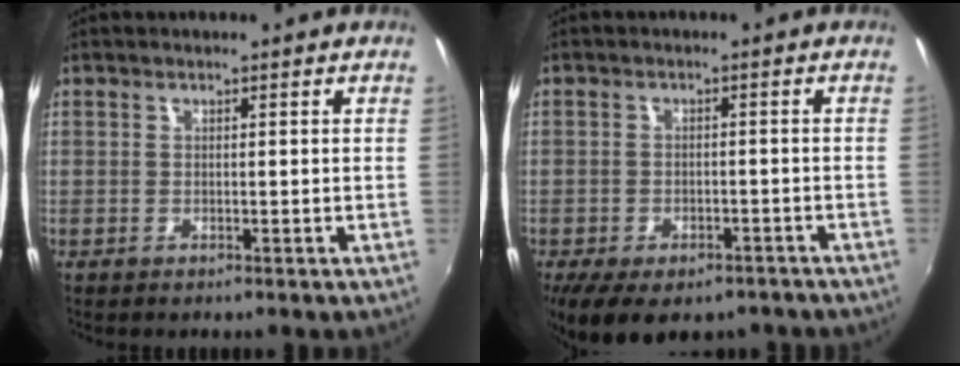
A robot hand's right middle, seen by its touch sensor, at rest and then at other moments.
{"total": 14.0, "force": [-9.3, 7.2, 7.6], "torque": [-0.161, -0.029, -0.128]}